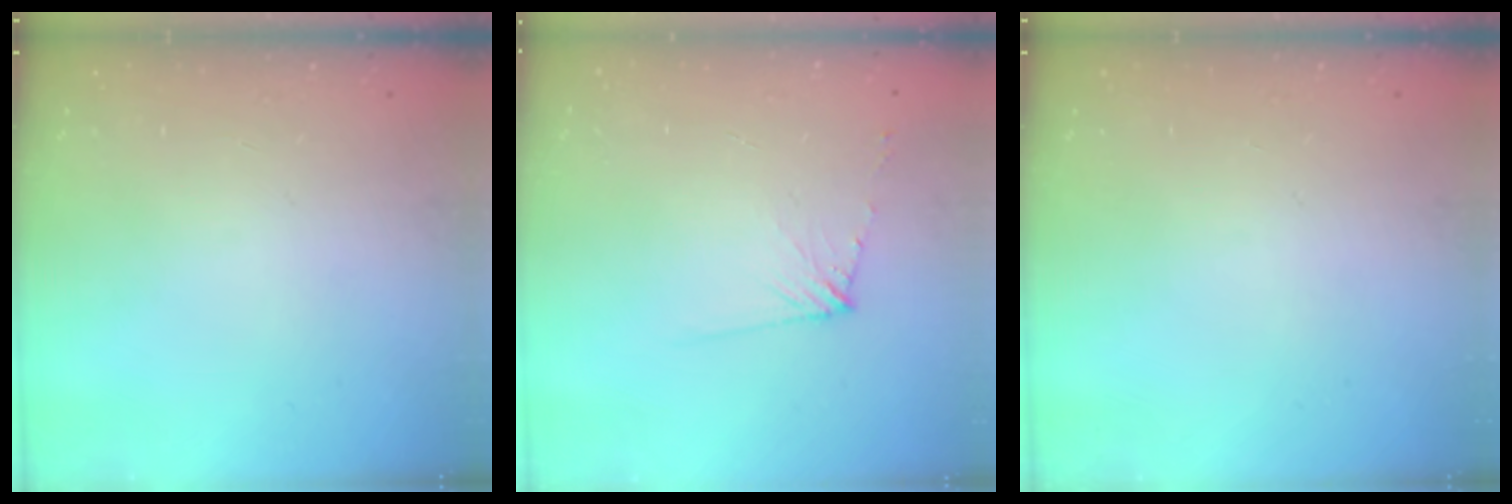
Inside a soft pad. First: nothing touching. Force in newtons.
{"total": 5.3, "press": 5.2, "slide": 0.7}
{"total": 0.0}